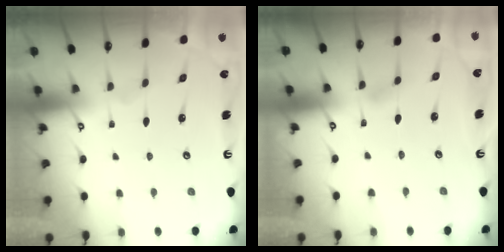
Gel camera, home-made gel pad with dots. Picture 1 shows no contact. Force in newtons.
{"total": 2.5, "press": 2.5, "slide": 0.4}